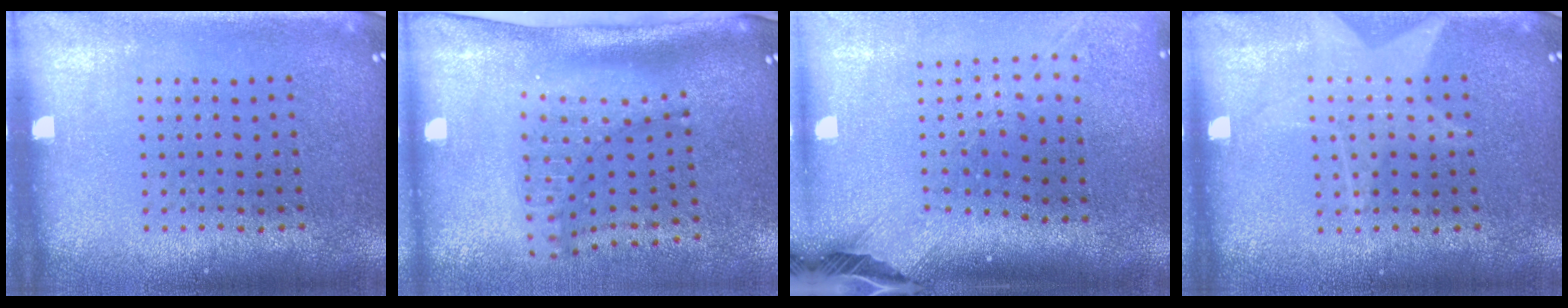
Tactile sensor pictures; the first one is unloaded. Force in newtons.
{"total": 1.9, "press": 1.4, "slide": 1.3}
{"total": 2.5, "press": 1.8, "slide": 1.7}
{"total": 1.8, "press": 1.8, "slide": 0.3}